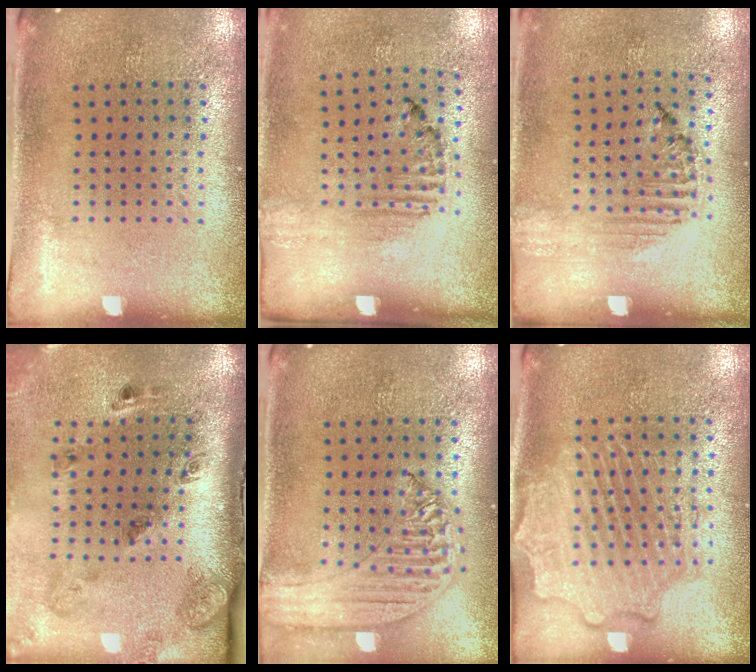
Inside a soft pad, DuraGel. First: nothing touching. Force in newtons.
{"total": 1.5, "press": 1.2, "slide": 1.0}
{"total": 1.2, "press": 1.2, "slide": 0.2}
{"total": 3.2, "press": 2.0, "slide": 2.5}
{"total": 1.7, "press": 1.6, "slide": 0.5}
{"total": 2.3, "press": 2.3, "slide": 0.4}